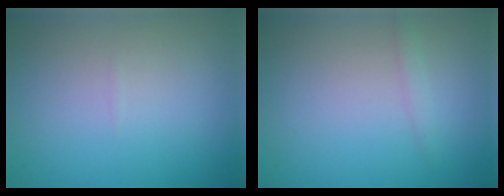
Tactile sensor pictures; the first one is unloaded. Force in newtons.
{"total": 0.8, "press": 0.8, "slide": 0.0}